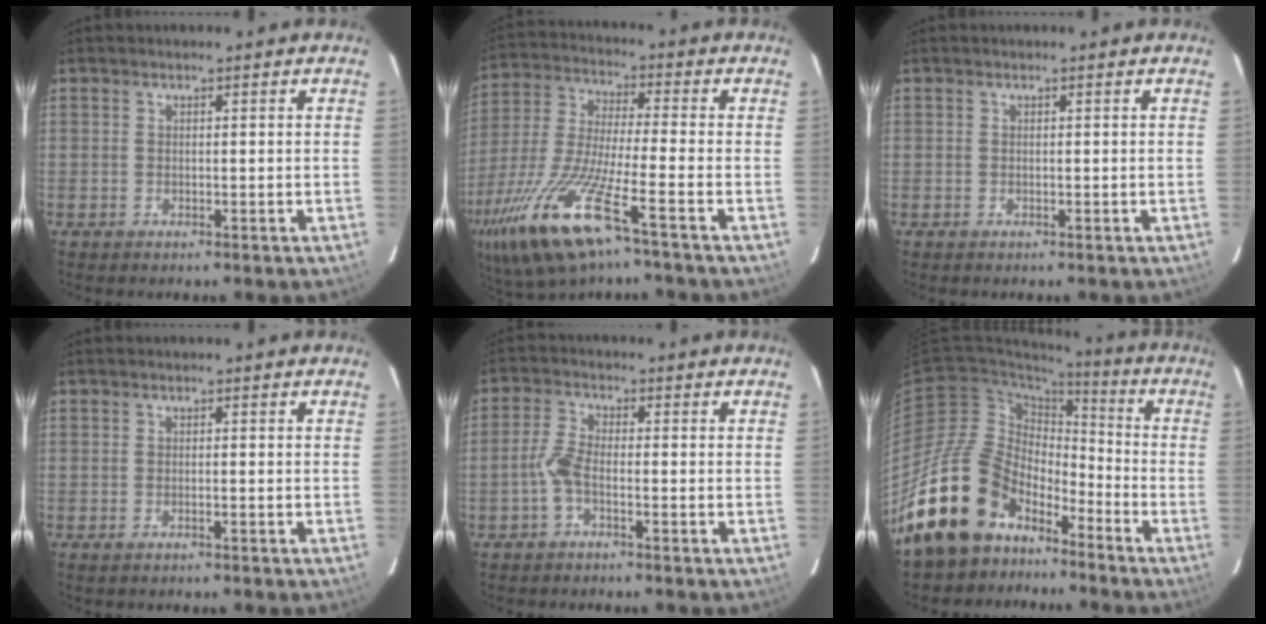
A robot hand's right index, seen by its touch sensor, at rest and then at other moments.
{"total": 19.2, "force": [-10.8, 2.8, 15.6], "torque": [-0.333, -0.044, -0.208]}
{"total": 0.0}
{"total": 1.0, "force": [-0.7, 0.0, 0.7], "torque": [-0.015, 0.002, -0.013]}
{"total": 3.7, "force": [-1.7, 1.1, 3.1], "torque": [-0.074, 0.007, -0.038]}
{"total": 18.3, "force": [-13.4, 10.4, 6.7], "torque": [-0.145, 0.021, -0.233]}